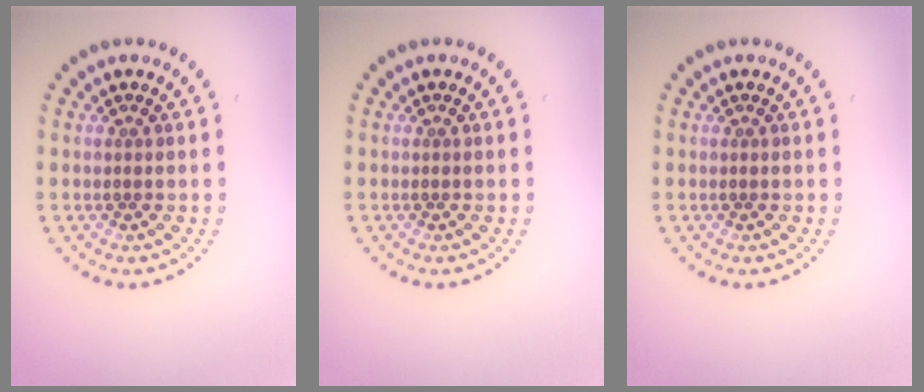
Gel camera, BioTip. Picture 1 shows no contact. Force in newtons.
{"total": 0.0}
{"total": 0.0}